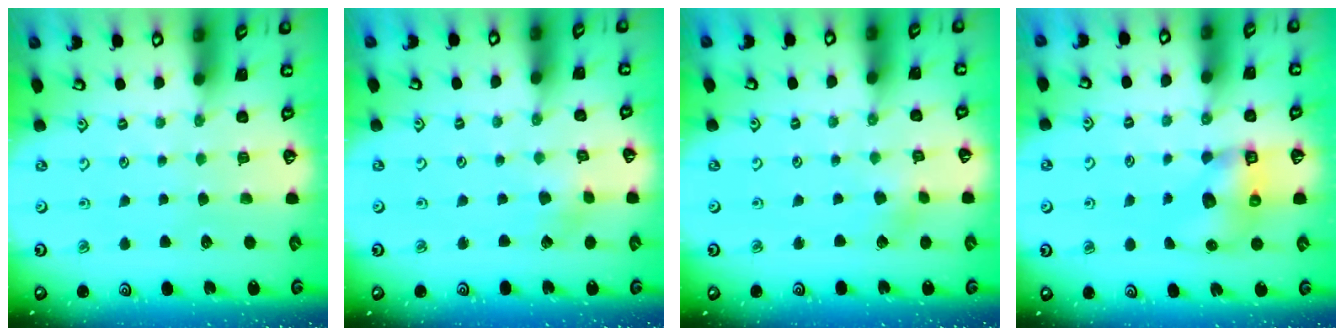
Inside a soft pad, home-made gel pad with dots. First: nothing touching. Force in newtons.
{"total": 1.7, "press": 1.6, "slide": 0.2}
{"total": 2.9, "press": 2.8, "slide": 0.3}
{"total": 7.6, "press": 7.5, "slide": 0.9}